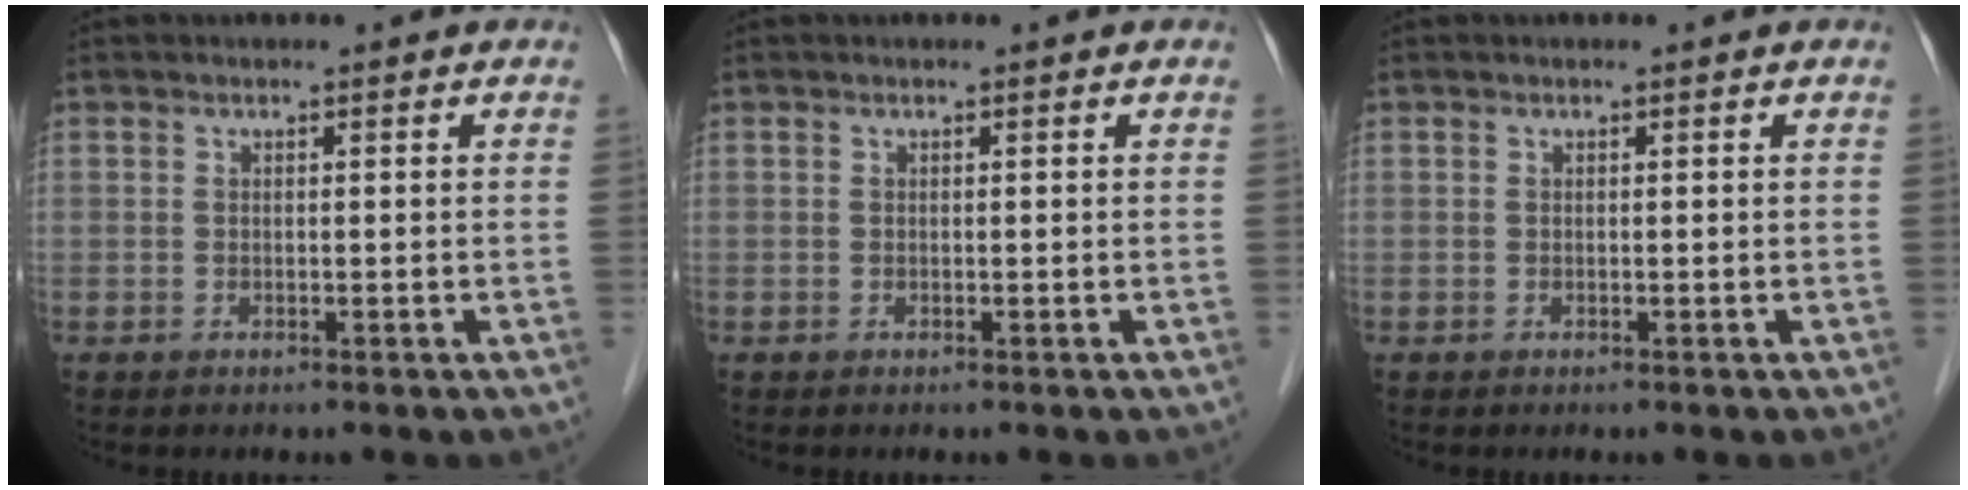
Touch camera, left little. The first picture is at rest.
{"total": 0.0}
{"total": 0.0}